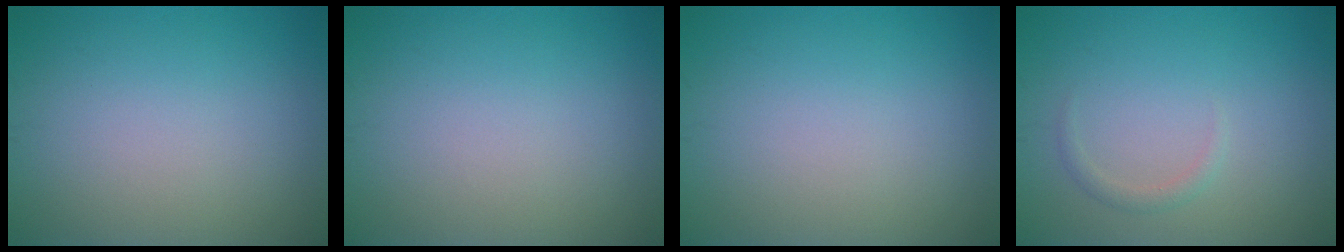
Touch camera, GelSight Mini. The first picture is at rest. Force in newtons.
{"total": 0.0}
{"total": 0.0}
{"total": 1.0, "press": 1.0, "slide": 0.1}